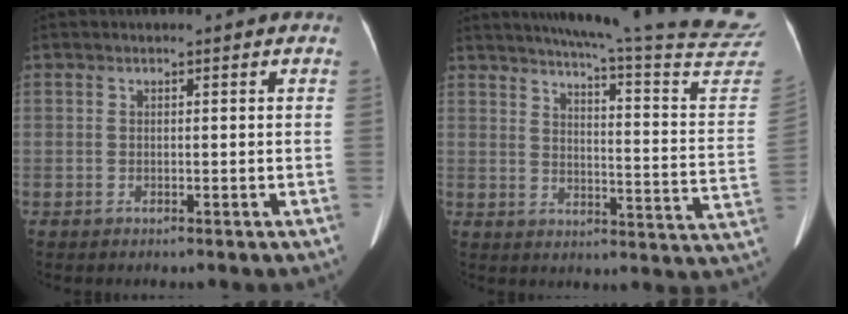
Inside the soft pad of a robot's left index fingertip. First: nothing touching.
{"total": 25.0, "force": [22.9, -1.4, 10.0], "torque": [-0.149, -0.117, 0.268]}